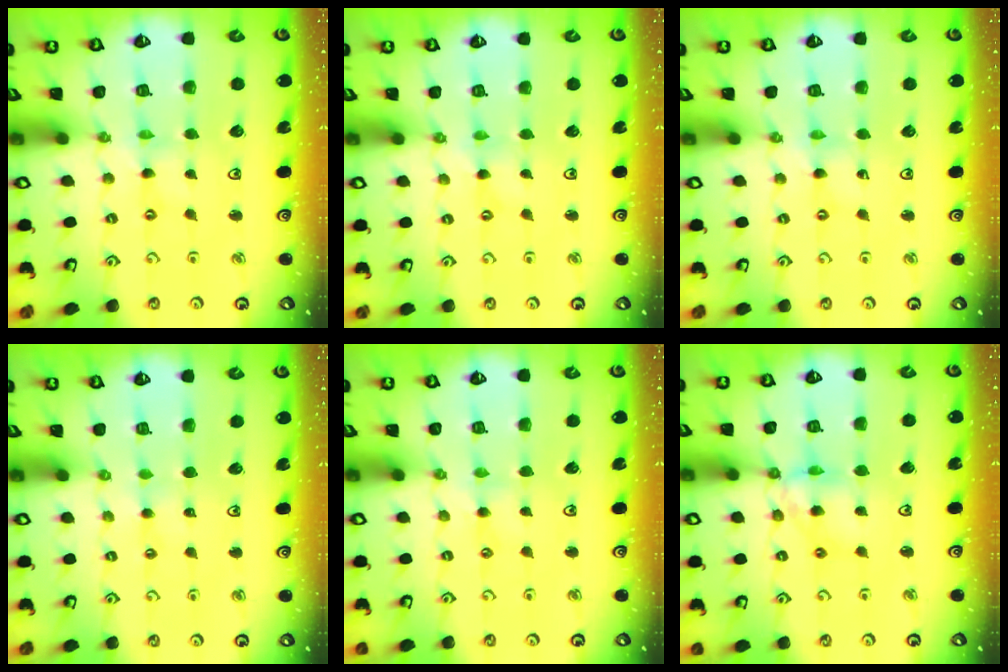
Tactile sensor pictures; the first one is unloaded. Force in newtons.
{"total": 0.0}
{"total": 0.8, "press": 0.8, "slide": 0.1}
{"total": 1.4, "press": 1.4, "slide": 0.3}
{"total": 2.0, "press": 1.9, "slide": 0.3}
{"total": 9.5, "press": 9.5, "slide": 0.7}